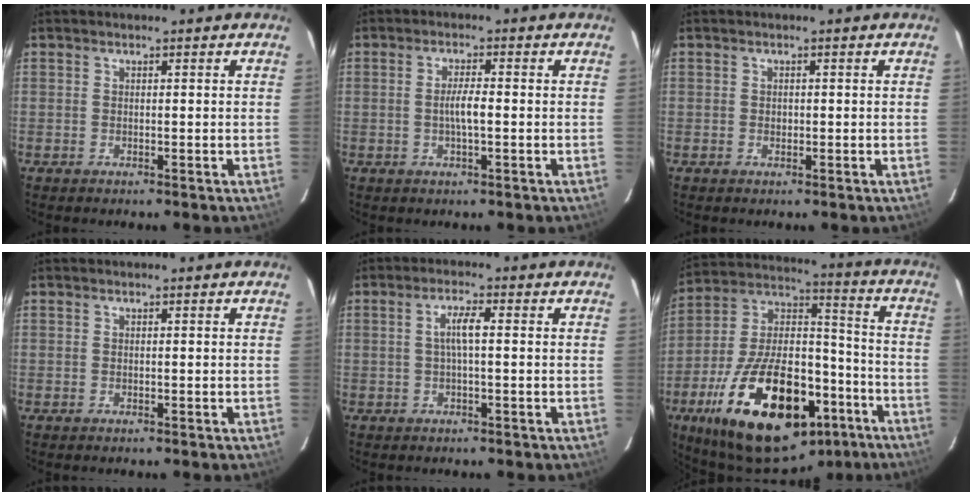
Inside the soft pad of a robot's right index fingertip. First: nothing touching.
{"total": 3.2, "force": [-0.5, 0.4, 3.2], "torque": [-0.059, 0.001, -0.009]}
{"total": 0.9, "force": [-0.1, 0.8, 0.4], "torque": [-0.004, 0.001, -0.001]}
{"total": 0.0}
{"total": 3.4, "force": [0.2, 0.4, 3.4], "torque": [-0.066, 0.005, 0.003]}
{"total": 31.5, "force": [-16.5, 15.4, 21.9], "torque": [-0.397, 0.010, -0.243]}